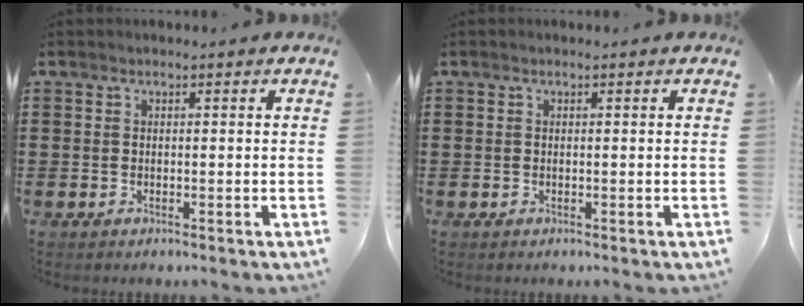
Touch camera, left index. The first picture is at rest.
{"total": 0.0}